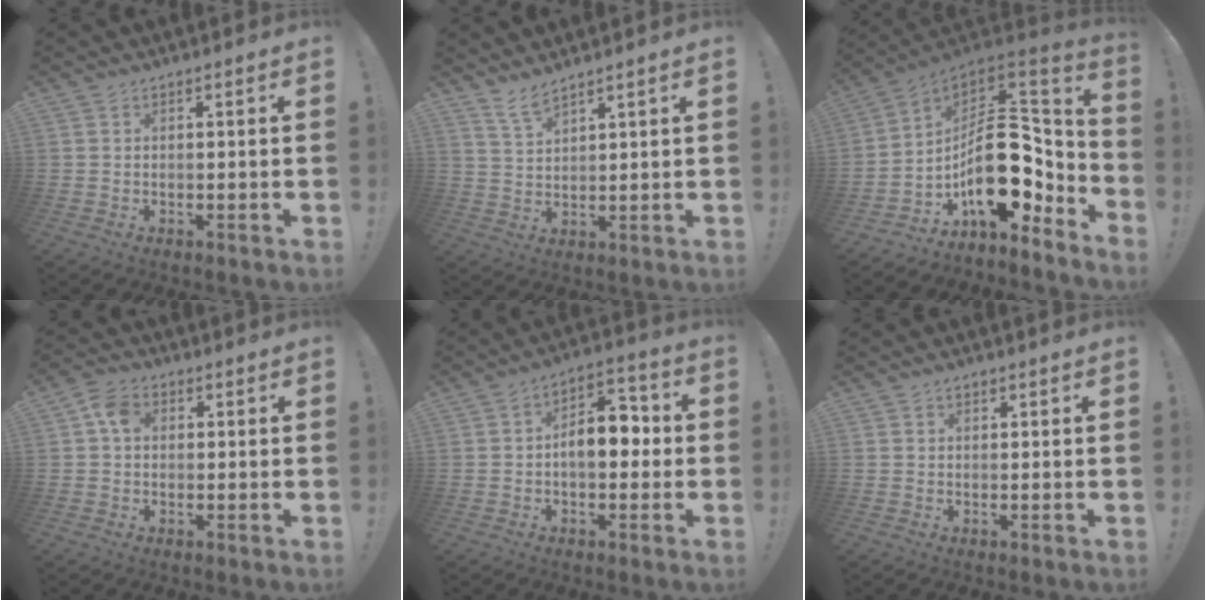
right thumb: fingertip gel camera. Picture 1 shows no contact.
{"total": 4.8, "force": [4.1, 0.8, 2.4], "torque": [-0.042, -0.028, 0.073]}
{"total": 23.6, "force": [-2.6, 13.6, 19.1], "torque": [-0.298, -0.001, -0.033]}
{"total": 5.6, "force": [0.9, 4.1, 3.6], "torque": [-0.058, 0.013, 0.018]}
{"total": 11.4, "force": [-0.6, 6.7, 9.2], "torque": [-0.121, 0.016, -0.010]}
{"total": 0.8, "force": [0.5, 0.6, 0.4], "torque": [-0.003, -0.001, 0.007]}